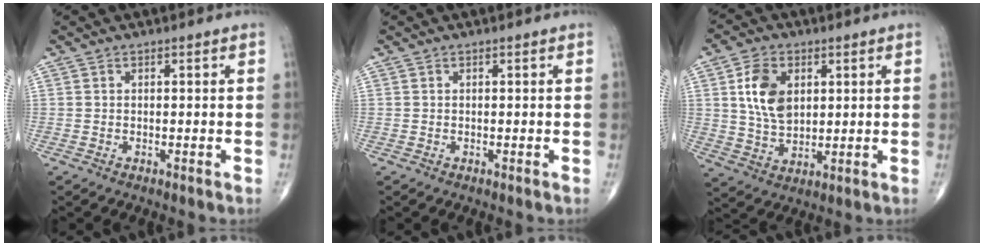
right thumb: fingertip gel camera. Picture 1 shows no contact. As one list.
[{"total": 0.0}, {"total": 9.7, "force": [2.6, 6.4, 6.8], "torque": [-0.113, -0.011, 0.054]}]